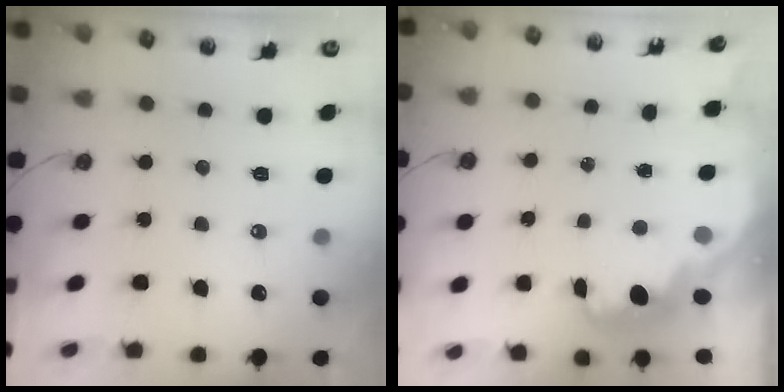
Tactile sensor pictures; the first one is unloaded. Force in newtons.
{"total": 2.8, "press": 2.8, "slide": 0.4}